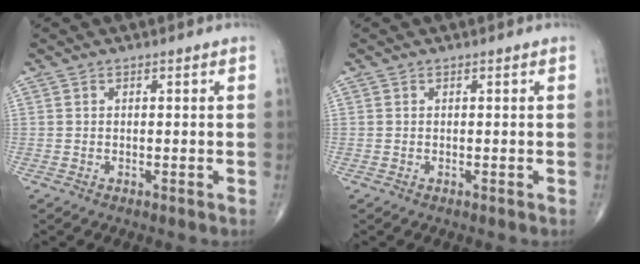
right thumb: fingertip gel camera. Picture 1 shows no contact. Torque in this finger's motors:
{"motor_torque": [0.15, 0.03, -0.12, -0.02, 0.01]}